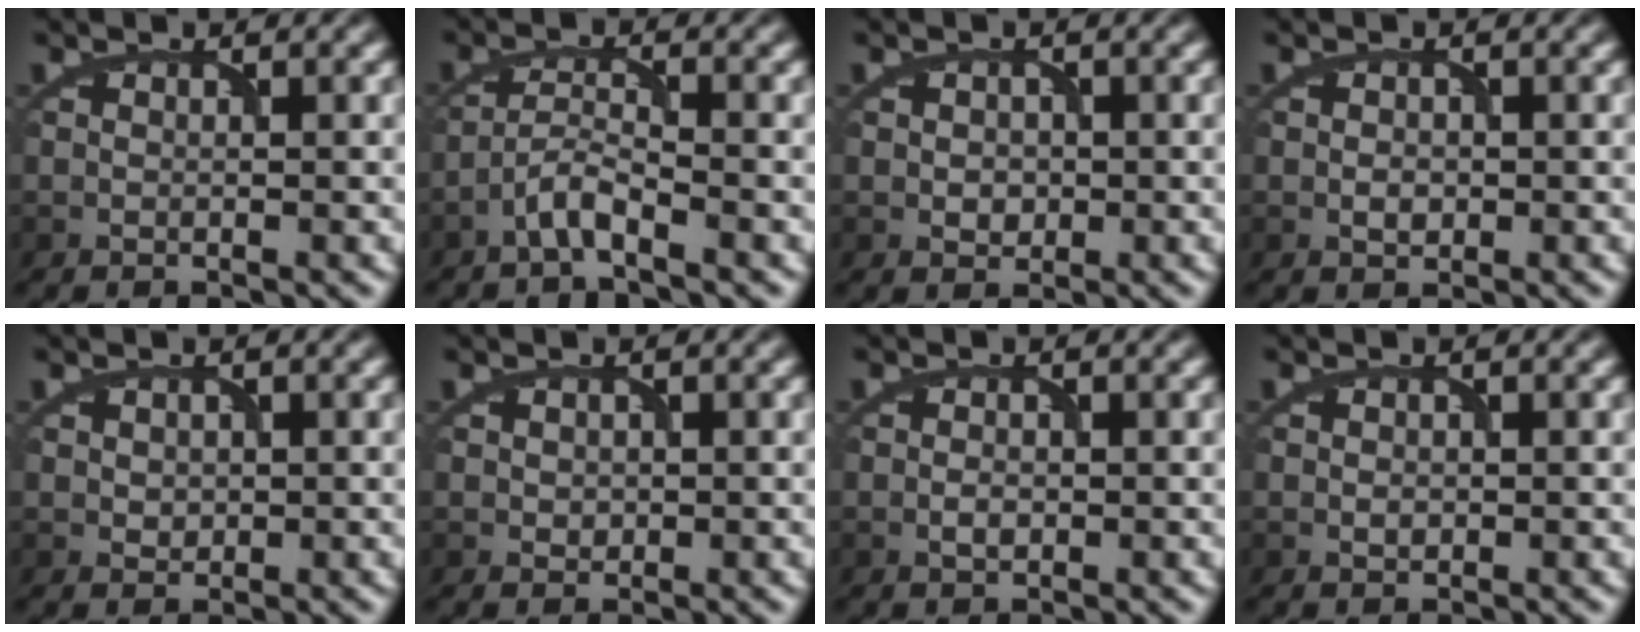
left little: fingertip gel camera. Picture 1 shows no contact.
{"total": 2.5, "force": [-1.8, 0.2, 1.7], "torque": [-0.036, 0.009, -0.043]}
{"total": 1.5, "force": [0.0, 1.2, 0.8], "torque": [-0.015, -0.002, 0.000]}
{"total": 1.2, "force": [-0.2, 0.9, 0.7], "torque": [-0.012, -0.001, -0.005]}
{"total": 1.1, "force": [0.2, 1.0, 0.4], "torque": [-0.008, -0.003, 0.008]}
{"total": 0.8, "force": [0.1, 0.8, 0.3], "torque": [-0.005, -0.003, 0.004]}
{"total": 1.0, "force": [-0.3, 0.6, 0.8], "torque": [-0.015, 0.000, -0.006]}
{"total": 0.7, "force": [-0.1, 0.6, 0.4], "torque": [-0.007, -0.001, -0.002]}